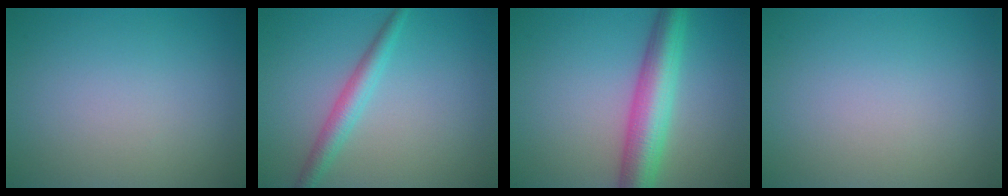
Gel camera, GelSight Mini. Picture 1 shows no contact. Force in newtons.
{"total": 2.6, "press": 2.6, "slide": 0.0}
{"total": 6.4, "press": 6.4, "slide": 0.2}
{"total": 0.0}